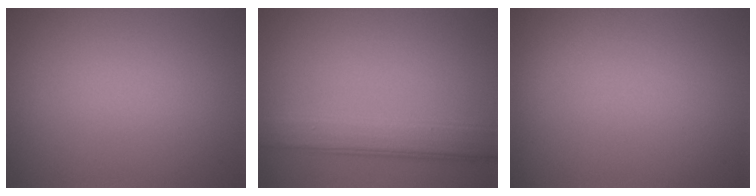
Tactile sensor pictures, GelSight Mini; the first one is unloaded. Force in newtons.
{"total": 4.3, "press": 4.3, "slide": 0.2}
{"total": 0.5, "press": 0.5, "slide": 0.0}